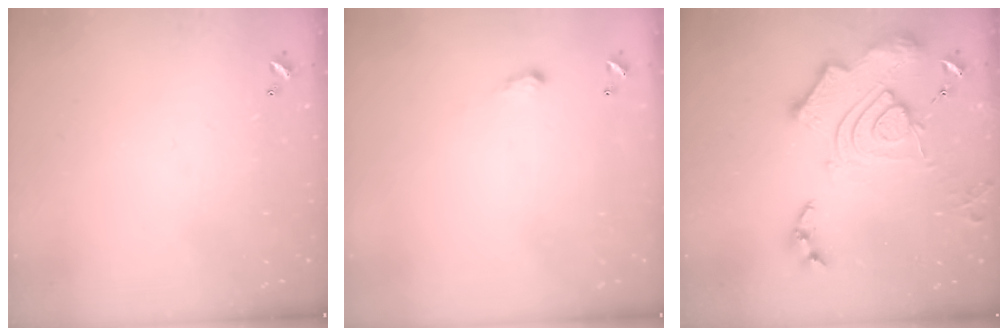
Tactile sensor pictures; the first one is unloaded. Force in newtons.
{"total": 2.0, "press": 2.0, "slide": 0.3}
{"total": 18.3, "press": 18.2, "slide": 1.7}